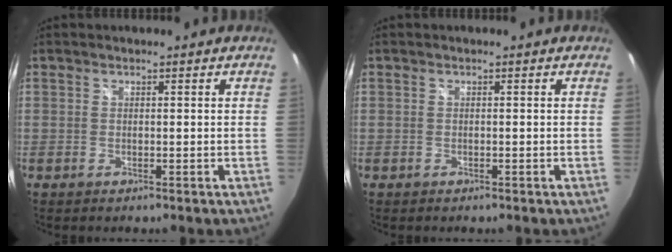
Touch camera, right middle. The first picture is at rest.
{"total": 0.5, "force": [-0.4, 0.3, 0.1], "torque": [-0.003, -0.003, -0.008]}